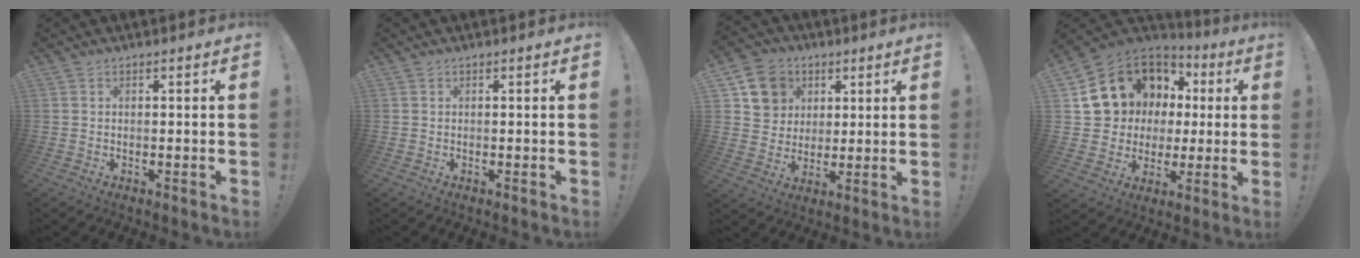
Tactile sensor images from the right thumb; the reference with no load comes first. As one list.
[{"total": 0.0}, {"total": 11.9, "force": [4.9, 10.3, 3.3], "torque": [-0.038, -0.019, 0.100]}, {"total": 16.3, "force": [7.0, 13.4, 6.1], "torque": [-0.092, -0.039, 0.163]}]